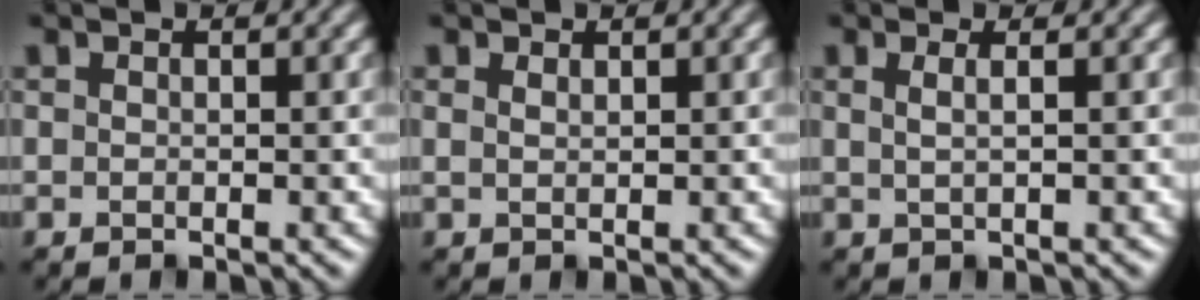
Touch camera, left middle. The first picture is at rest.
{"total": 0.8, "force": [0.7, 0.2, 0.2], "torque": [-0.002, -0.005, 0.008]}
{"total": 2.8, "force": [1.3, 1.5, 2.0], "torque": [-0.013, 0.013, -0.012]}